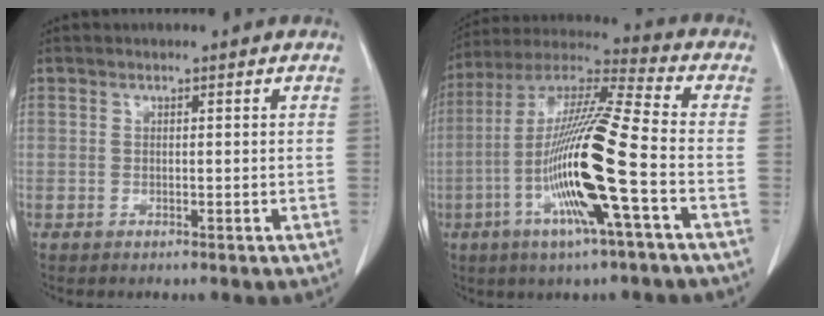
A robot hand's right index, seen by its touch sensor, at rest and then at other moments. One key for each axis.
{"total": 18.0, "fx": -5.0, "fy": -0.1, "fz": 17.3, "tx": -0.344, "ty": -0.010, "tz": -0.104}